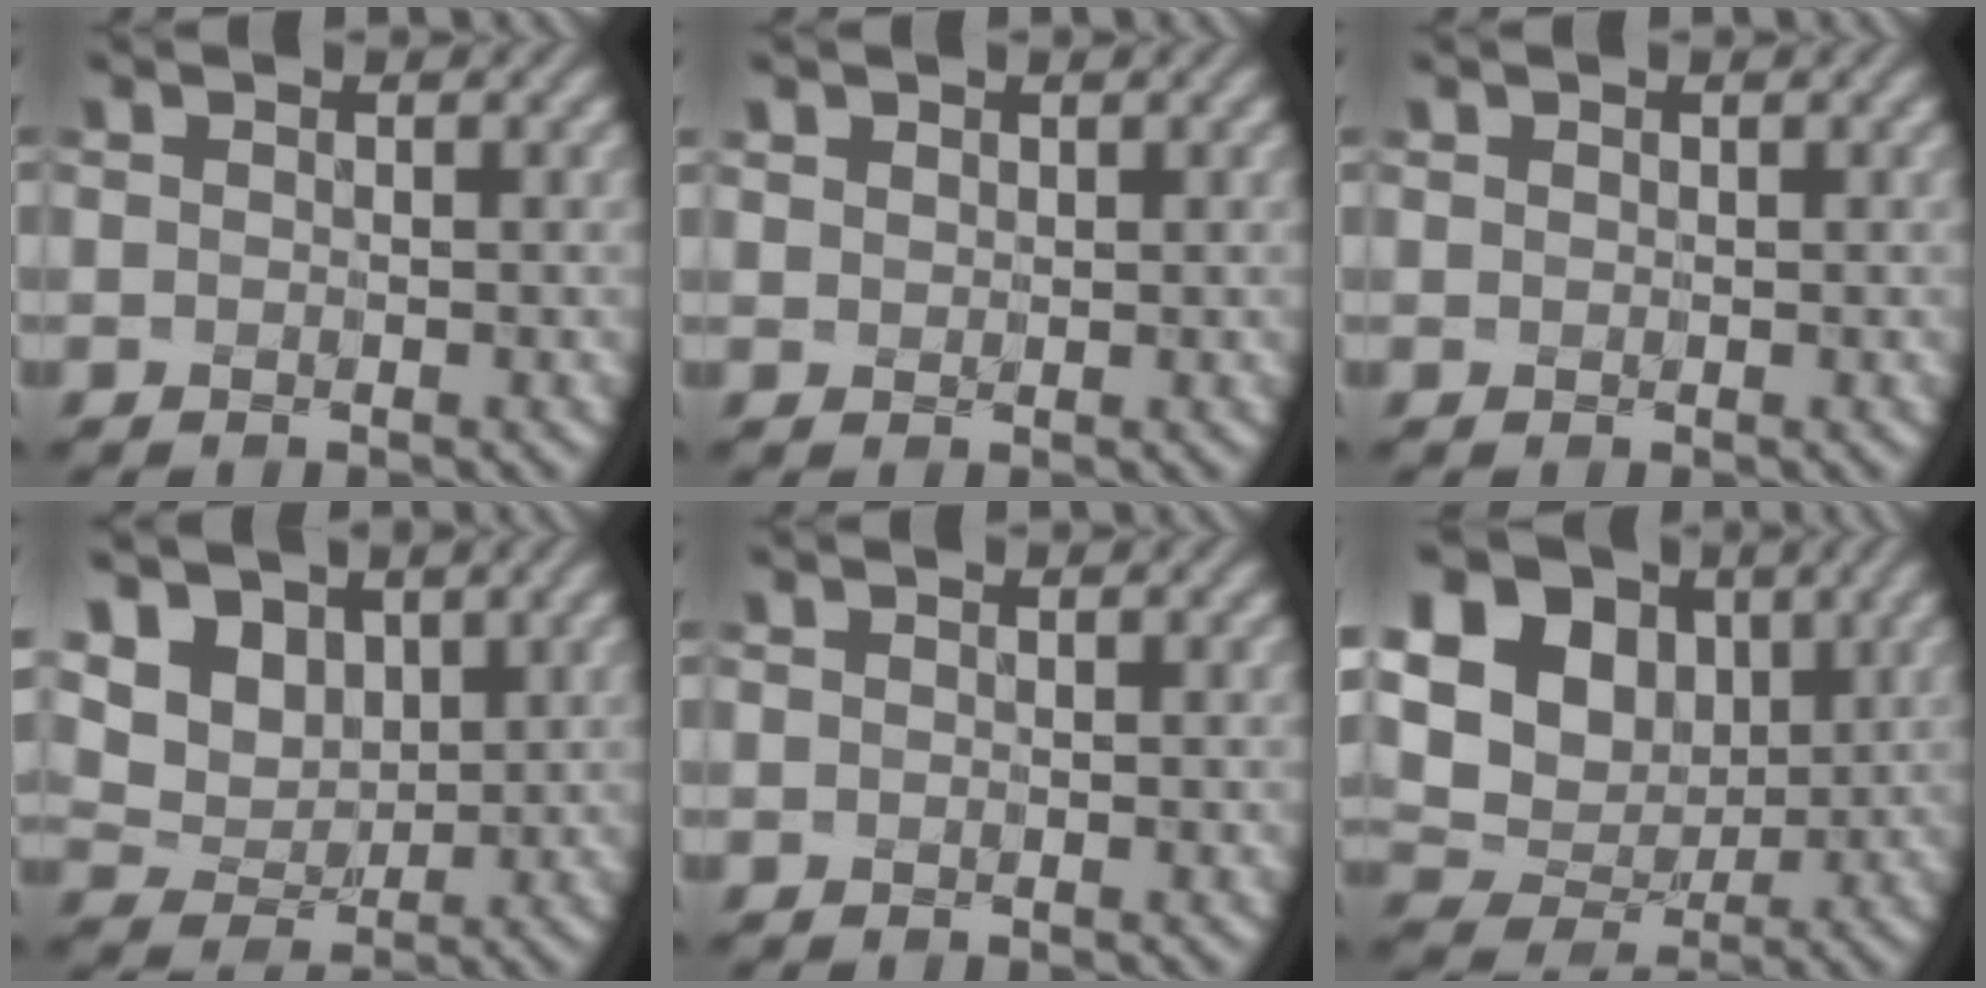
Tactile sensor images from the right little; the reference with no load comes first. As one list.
[{"total": 1.6, "force": [1.0, 1.1, 0.5], "torque": [-0.024, 0.006, 0.022]}, {"total": 0.5, "force": [0.3, 0.4, 0.2], "torque": [-0.010, 0.008, 0.005]}, {"total": 9.3, "force": [4.9, 6.7, 4.2], "torque": [-0.106, 0.018, 0.091]}, {"total": 0.0}, {"total": 11.9, "force": [3.8, 9.4, 6.2], "torque": [-0.137, 0.020, 0.078]}]